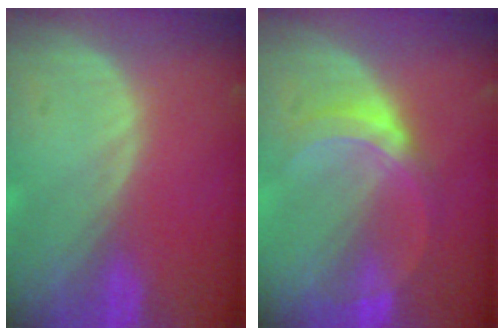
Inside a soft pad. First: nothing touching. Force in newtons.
{"total": 5.3, "press": 5.0, "slide": 1.8}